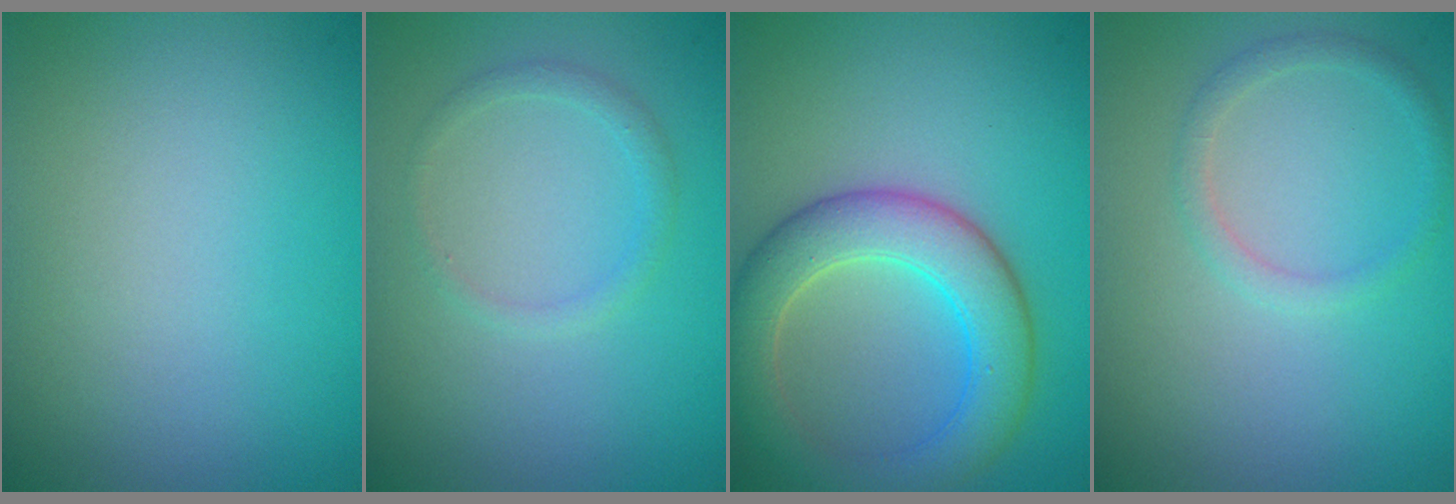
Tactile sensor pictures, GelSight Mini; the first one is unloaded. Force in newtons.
{"total": 1.2, "press": 1.1, "slide": 0.1}
{"total": 6.2, "press": 6.2, "slide": 0.3}
{"total": 1.3, "press": 1.3, "slide": 0.1}